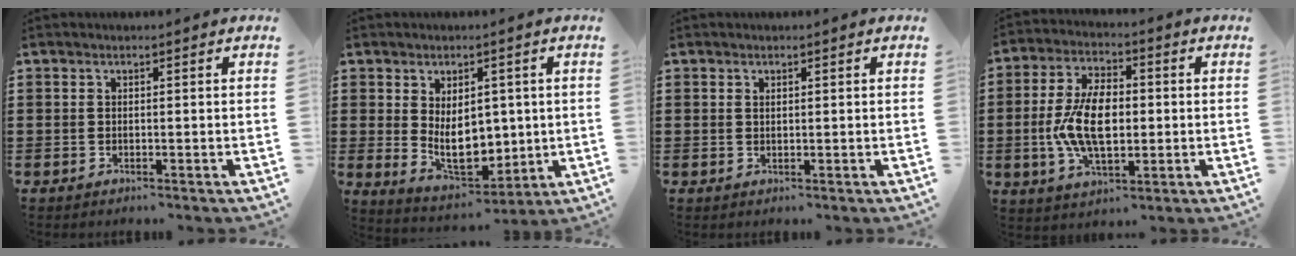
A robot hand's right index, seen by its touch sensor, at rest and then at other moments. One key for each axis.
{"total": 9.2, "fx": 0.3, "fy": 6.1, "fz": 6.8, "tx": -0.112, "ty": 0.003, "tz": 0.006}
{"total": 0.6, "fx": 0.3, "fy": 0.3, "fz": 0.4, "tx": -0.008, "ty": 0.001, "tz": 0.006}
{"total": 10.1, "fx": -0.9, "fy": 5.4, "fz": 8.5, "tx": -0.192, "ty": 0.001, "tz": -0.021}